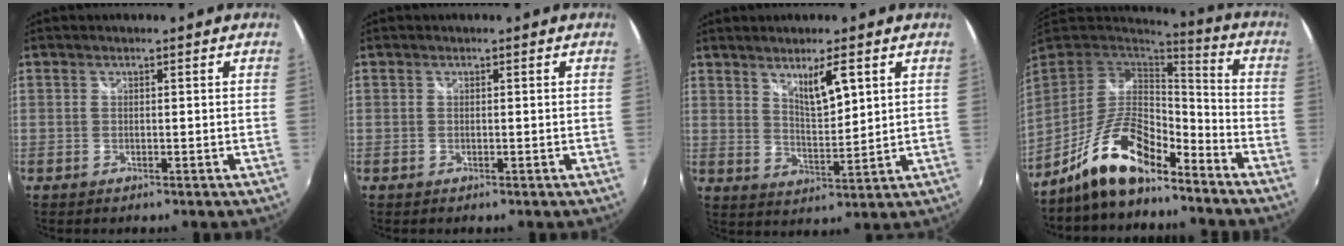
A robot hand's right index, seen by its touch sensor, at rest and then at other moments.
{"total": 0.0}
{"total": 7.3, "force": [4.3, 1.5, 5.8], "torque": [-0.097, -0.007, 0.083]}
{"total": 14.4, "force": [-10.7, 4.1, 8.8], "torque": [-0.187, -0.001, -0.196]}